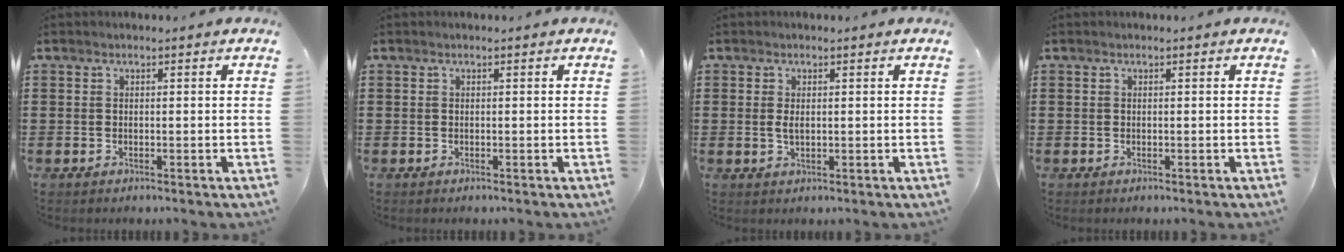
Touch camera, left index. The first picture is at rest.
{"total": 0.0}
{"total": 1.8, "force": [0.2, 0.8, 1.6], "torque": [-0.040, 0.000, 0.000]}
{"total": 0.0}